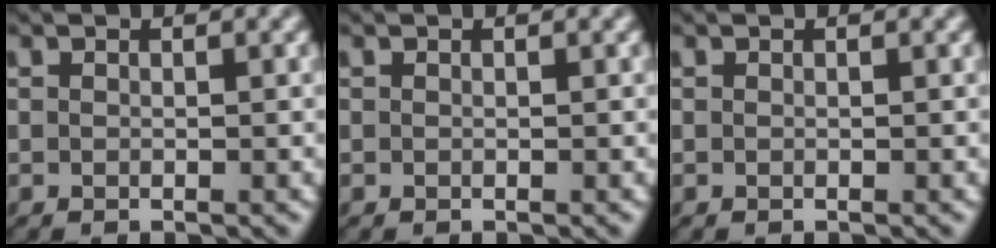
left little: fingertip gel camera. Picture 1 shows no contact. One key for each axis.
{"total": 0.0}
{"total": 0.0}